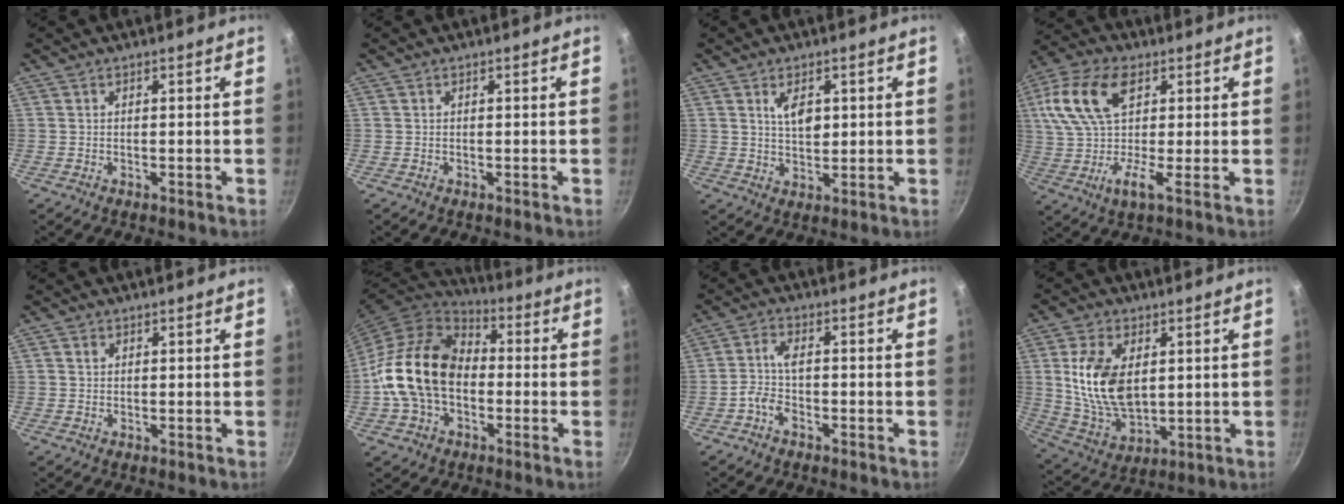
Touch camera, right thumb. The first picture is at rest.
{"total": 0.0}
{"total": 5.1, "force": [1.5, 2.9, 3.8], "torque": [-0.054, -0.011, 0.029]}
{"total": 14.5, "force": [3.8, 7.2, 12.0], "torque": [-0.227, 0.017, 0.049]}
{"total": 1.1, "force": [0.5, 0.9, 0.4], "torque": [-0.005, 0.002, 0.007]}
{"total": 18.6, "force": [-1.6, 13.3, 12.8], "torque": [-0.212, 0.038, -0.041]}
{"total": 4.0, "force": [-1.9, 2.1, 2.8], "torque": [-0.065, 0.019, -0.045]}
{"total": 15.1, "force": [2.8, 9.1, 11.6], "torque": [-0.204, -0.023, 0.063]}